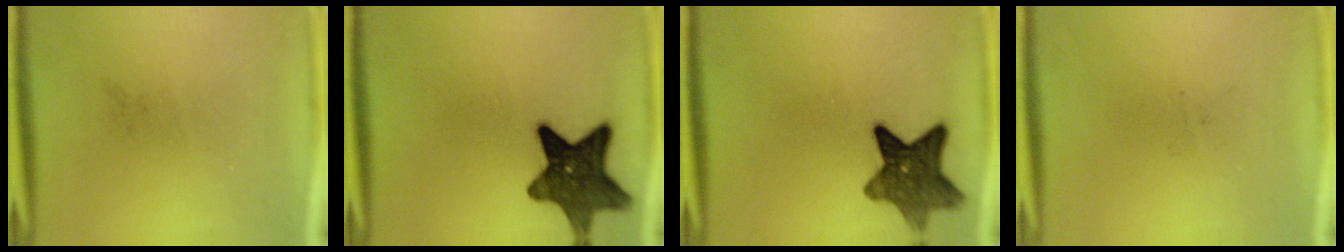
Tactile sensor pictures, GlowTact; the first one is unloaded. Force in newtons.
{"total": 12.8}
{"total": 9.9}
{"total": 0.0}